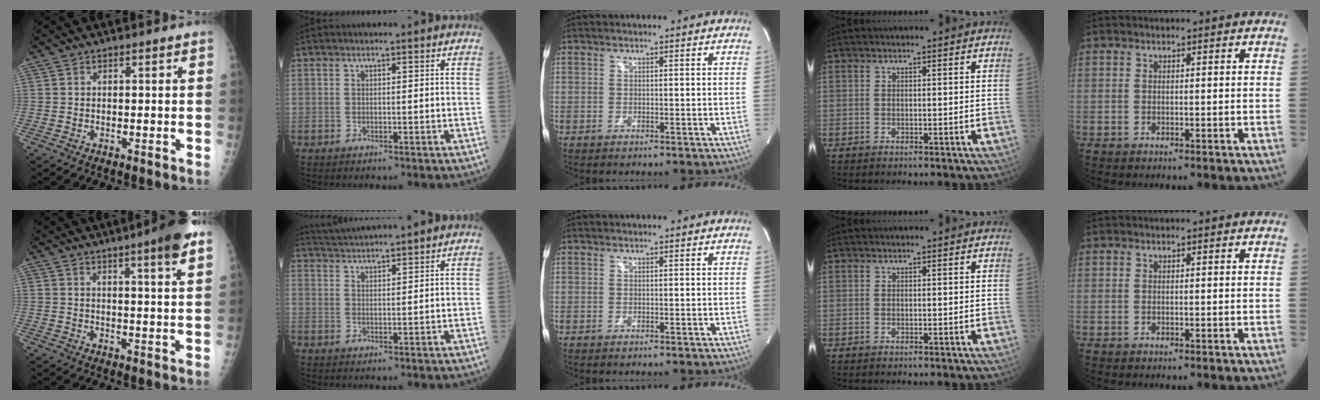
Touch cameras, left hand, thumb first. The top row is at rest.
{"thumb": {"total": 8.5, "force": [5.3, 0.3, 6.6], "torque": [-0.080, -0.022, 0.064]}, "index": {"total": 7.5, "force": [7.1, -0.9, 2.1], "torque": [-0.045, 0.029, 0.117]}}